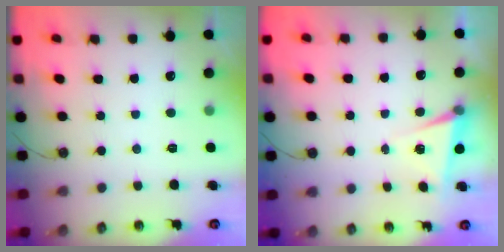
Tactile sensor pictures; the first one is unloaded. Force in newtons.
{"total": 4.4, "press": 3.4, "slide": 2.9}